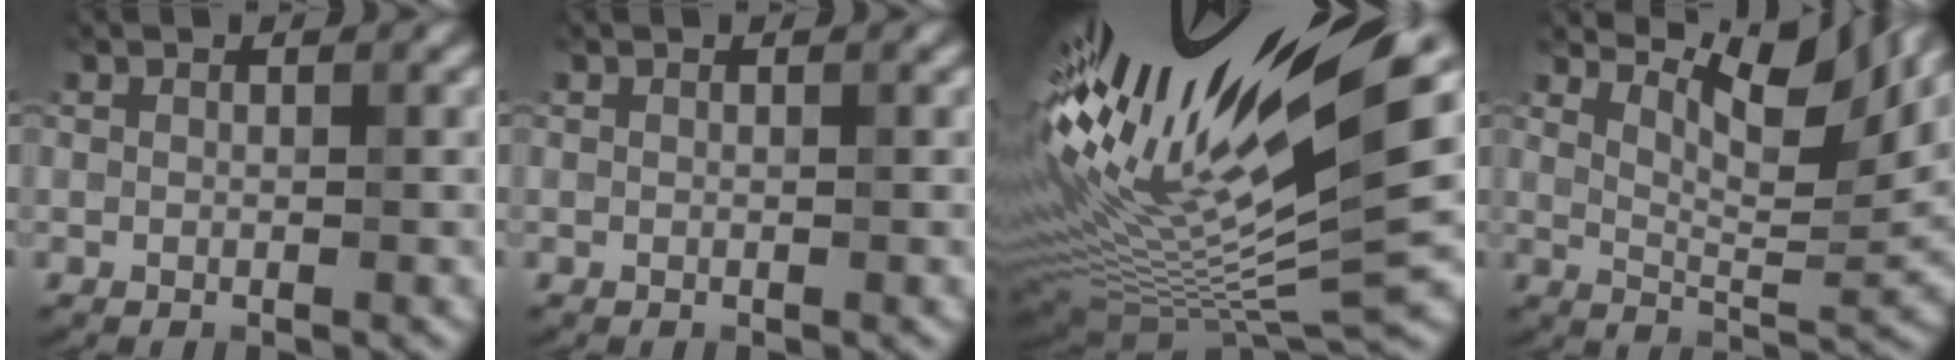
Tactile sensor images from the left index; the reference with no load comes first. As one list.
[{"total": 0.0}, {"total": 17.8, "force": [6.1, 4.3, 16.1], "torque": [-0.302, -0.005, 0.124]}, {"total": 6.9, "force": [5.1, 1.4, 4.5], "torque": [-0.070, 0.006, 0.085]}]